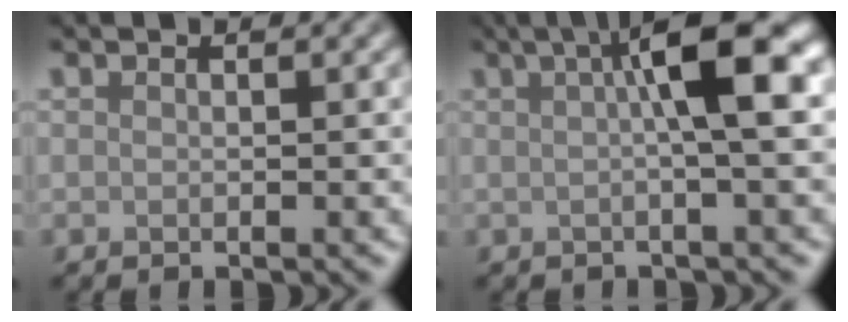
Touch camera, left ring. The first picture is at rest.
{"total": 6.4, "force": [1.4, 0.9, 6.2], "torque": [-0.079, 0.022, 0.015]}